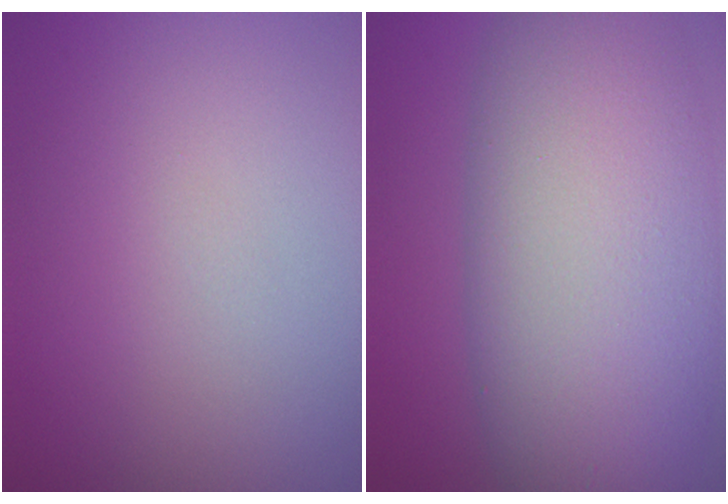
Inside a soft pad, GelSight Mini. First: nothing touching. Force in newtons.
{"total": 12.1, "press": 12.1, "slide": 0.6}